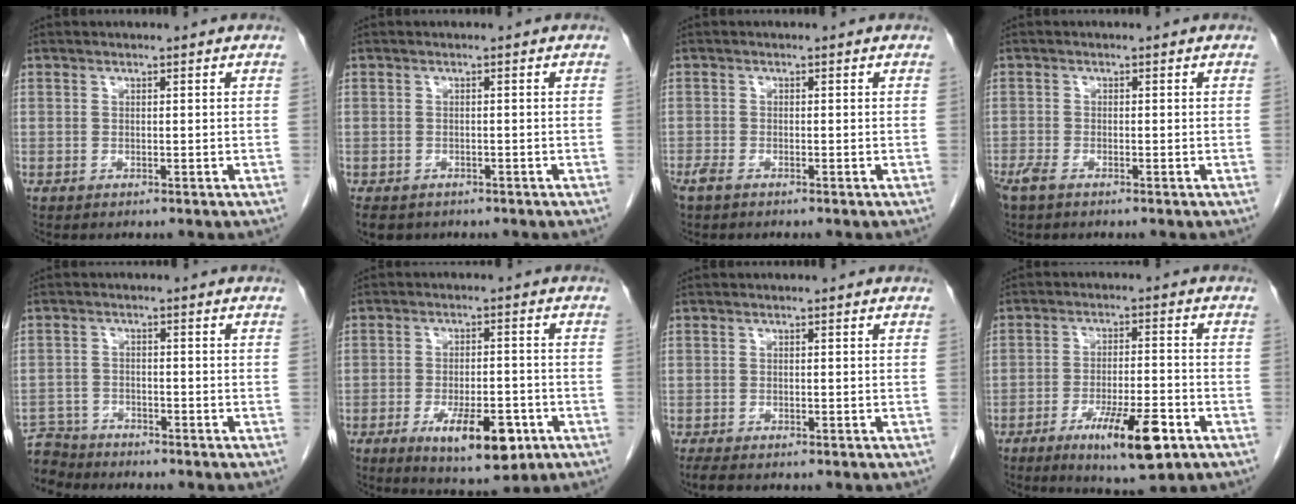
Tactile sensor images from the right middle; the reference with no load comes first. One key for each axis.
{"total": 7.0, "fx": -4.6, "fy": 4.6, "fz": 2.7, "tx": -0.065, "ty": -0.007, "tz": -0.060}
{"total": 2.1, "fx": -1.6, "fy": 0.6, "fz": 1.3, "tx": -0.030, "ty": -0.004, "tz": -0.030}
{"total": 2.7, "fx": -1.9, "fy": 0.8, "fz": 1.7, "tx": -0.039, "ty": -0.006, "tz": -0.035}
{"total": 6.0, "fx": -5.8, "fy": 1.7, "fz": -0.6, "tx": 0.013, "ty": 0.000, "tz": -0.111}
{"total": 9.9, "fx": -4.5, "fy": 3.4, "fz": 8.2, "tx": -0.128, "ty": -0.011, "tz": -0.060}
{"total": 2.0, "fx": -1.5, "fy": 0.5, "fz": 1.1, "tx": -0.026, "ty": -0.008, "tz": -0.023}
{"total": 10.0, "fx": -5.2, "fy": 1.6, "fz": 8.4, "tx": -0.141, "ty": -0.015, "tz": -0.079}